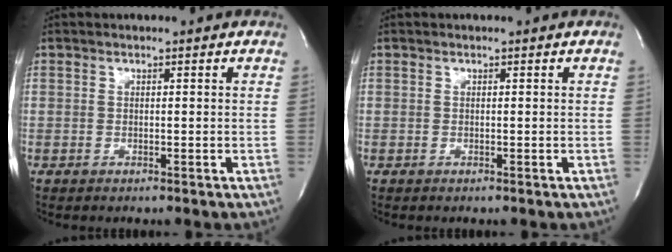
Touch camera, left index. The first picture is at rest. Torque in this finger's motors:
{"motor_torque": [0.00, 0.00, 0.00, 0.00]}